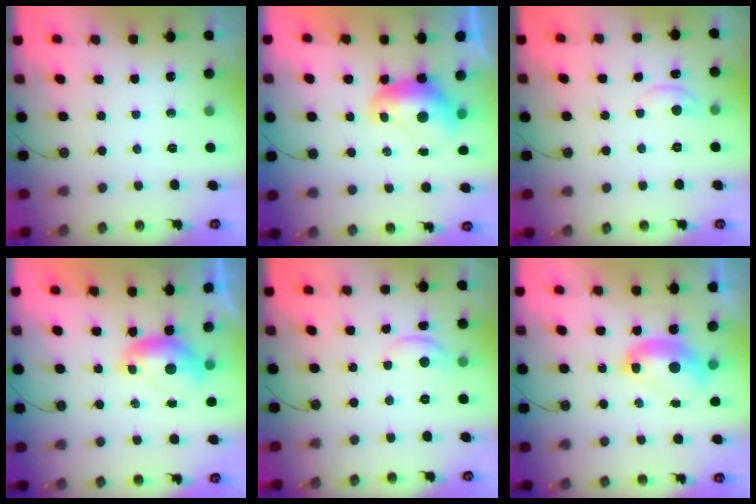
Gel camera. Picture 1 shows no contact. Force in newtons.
{"total": 1.6, "press": 1.6, "slide": 0.4}
{"total": 0.9, "press": 0.8, "slide": 0.4}
{"total": 0.0}
{"total": 1.8, "press": 1.8, "slide": 0.4}
{"total": 3.5, "press": 3.5, "slide": 0.0}